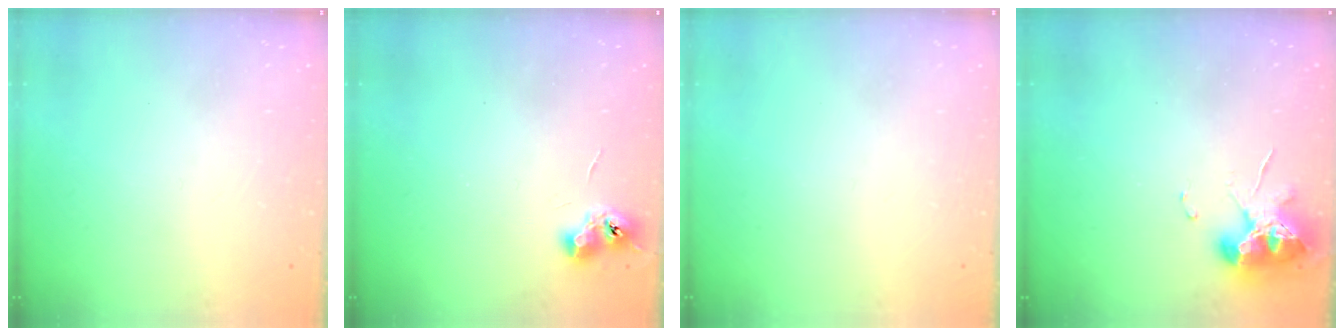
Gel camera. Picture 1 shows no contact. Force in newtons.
{"total": 6.5, "press": 6.4, "slide": 0.9}
{"total": 0.0}
{"total": 9.3, "press": 9.3, "slide": 1.2}